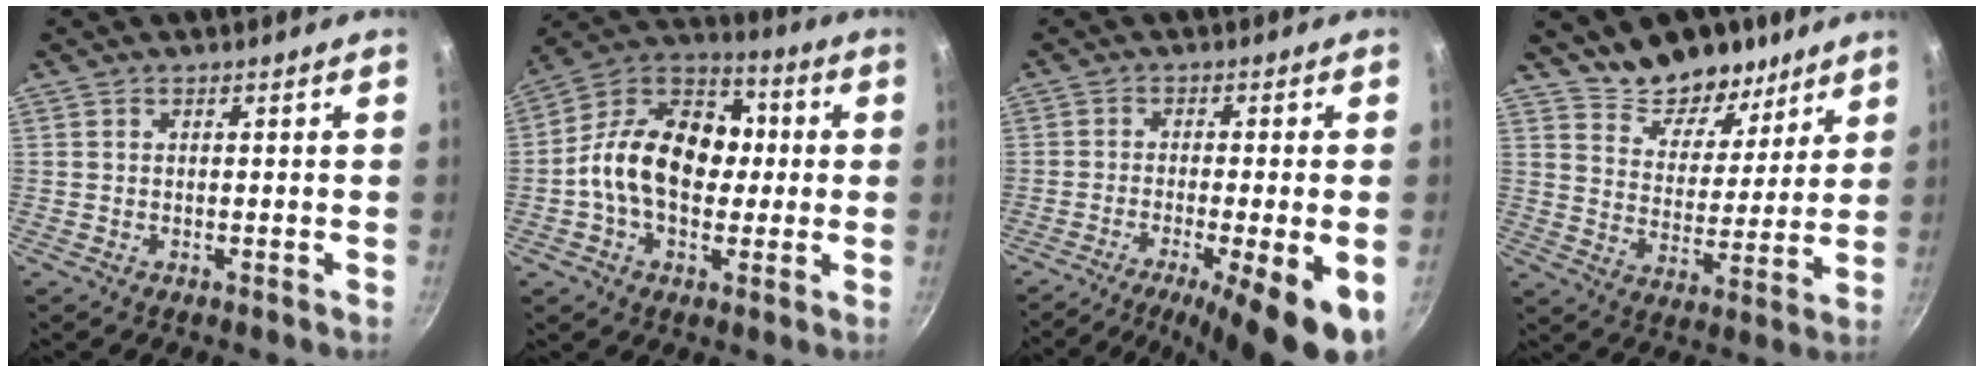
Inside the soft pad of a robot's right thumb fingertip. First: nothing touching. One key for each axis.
{"total": 18.3, "fx": -0.4, "fy": 12.9, "fz": 12.9, "tx": -0.172, "ty": 0.039, "tz": -0.030}
{"total": 13.4, "fx": -6.2, "fy": 2.5, "fz": 11.6, "tx": -0.175, "ty": 0.000, "tz": -0.094}
{"total": 13.6, "fx": 10.4, "fy": 7.4, "fz": 4.7, "tx": -0.031, "ty": -0.074, "tz": 0.167}